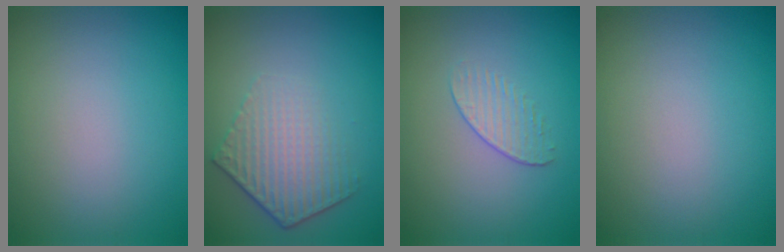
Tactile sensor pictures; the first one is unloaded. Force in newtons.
{"total": 4.3, "press": 3.1, "slide": 3.1}
{"total": 1.2, "press": 0.6, "slide": 1.0}
{"total": 0.0}